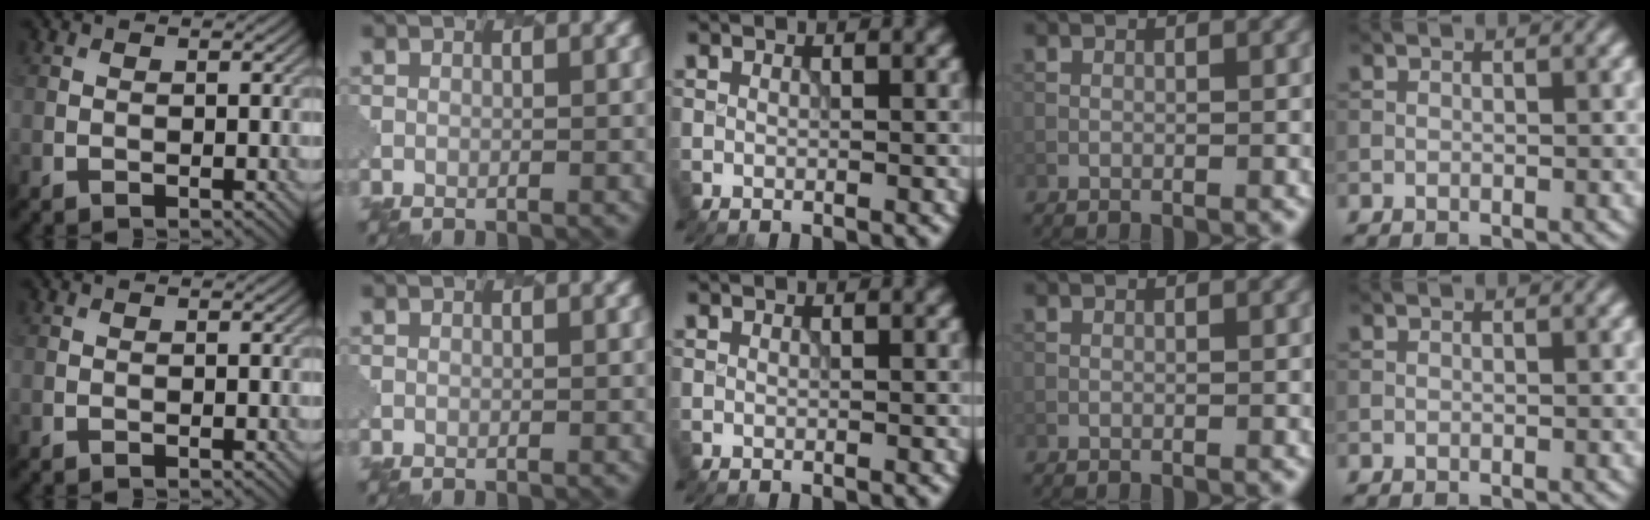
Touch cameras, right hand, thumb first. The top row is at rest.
{}